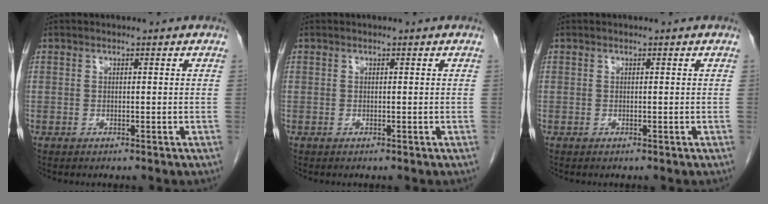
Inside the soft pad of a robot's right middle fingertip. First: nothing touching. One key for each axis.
{"total": 0.0}
{"total": 0.0}